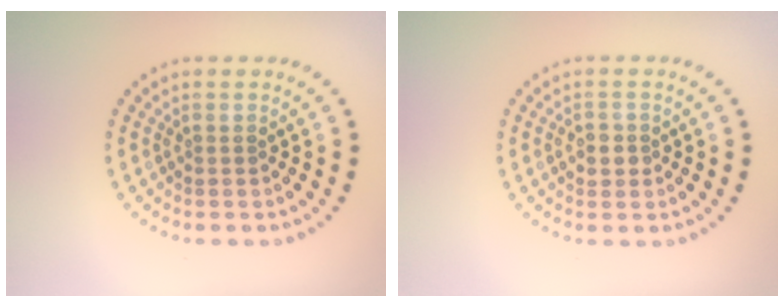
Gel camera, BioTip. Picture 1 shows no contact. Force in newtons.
{"total": 1.5, "press": 1.5, "slide": 0.2}